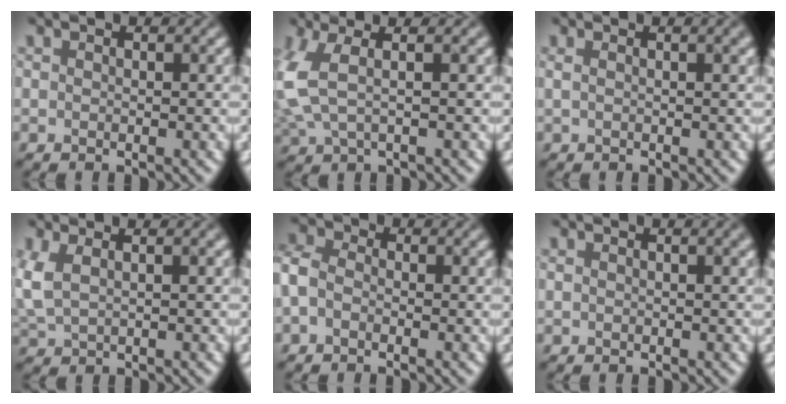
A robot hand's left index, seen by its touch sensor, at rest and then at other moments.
{"total": 4.6, "force": [0.1, 1.7, 4.2], "torque": [-0.116, 0.007, 0.013]}
{"total": 3.8, "force": [1.3, 1.9, 3.1], "torque": [-0.012, 0.031, -0.008]}
{"total": 3.8, "force": [1.1, 1.8, 3.2], "torque": [-0.078, 0.010, 0.035]}
{"total": 2.7, "force": [-1.2, 1.9, 1.5], "torque": [-0.043, 0.012, -0.030]}
{"total": 2.5, "force": [1.1, 1.2, 1.9], "torque": [-0.001, 0.015, -0.001]}